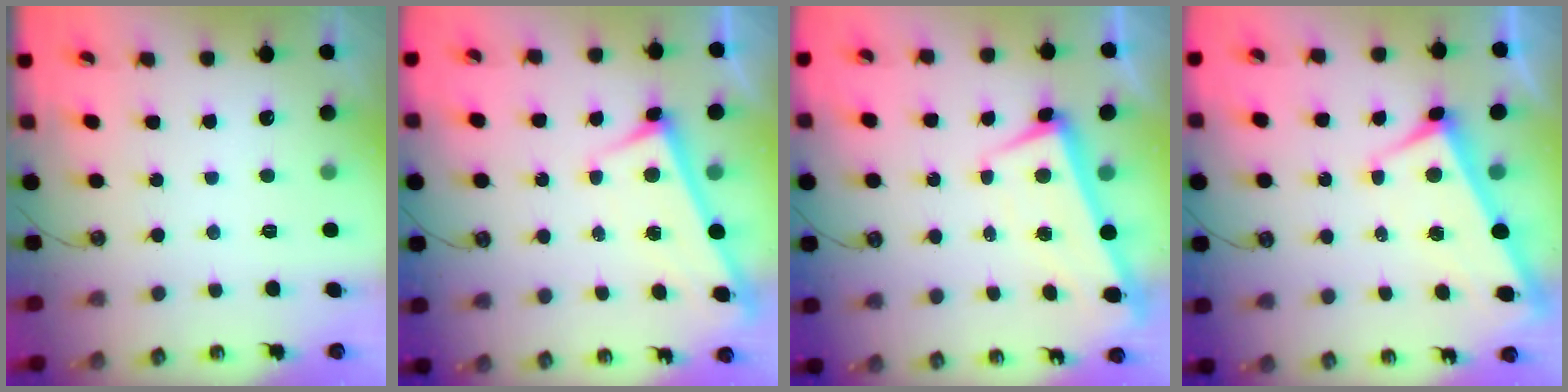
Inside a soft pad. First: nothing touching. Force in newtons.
{"total": 2.9, "press": 2.9, "slide": 0.1}
{"total": 2.1, "press": 1.3, "slide": 1.7}
{"total": 3.0, "press": 2.9, "slide": 0.9}